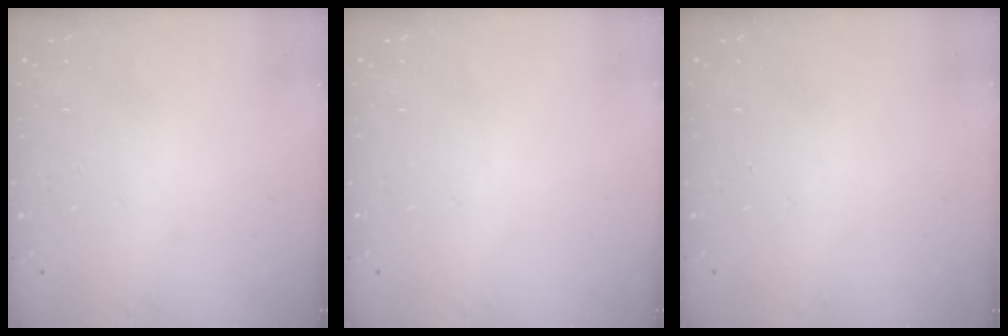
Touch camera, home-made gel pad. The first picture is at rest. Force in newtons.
{"total": 0.0}
{"total": 0.0}